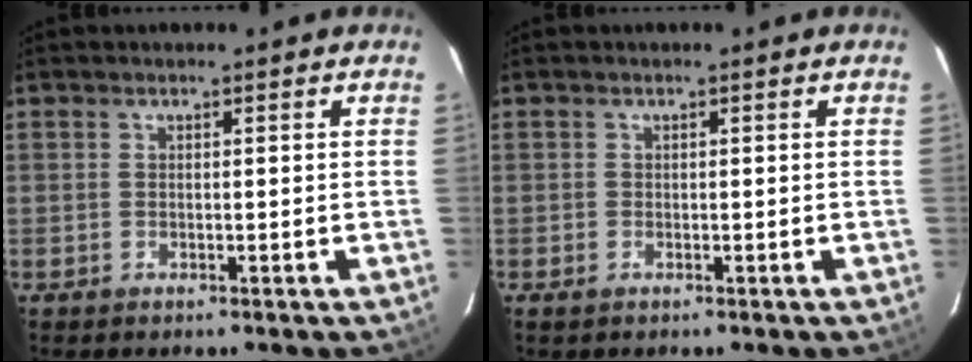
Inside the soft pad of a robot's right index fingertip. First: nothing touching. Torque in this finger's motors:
{"motor_torque": [0.05, -0.03, 0.05, 0.01]}